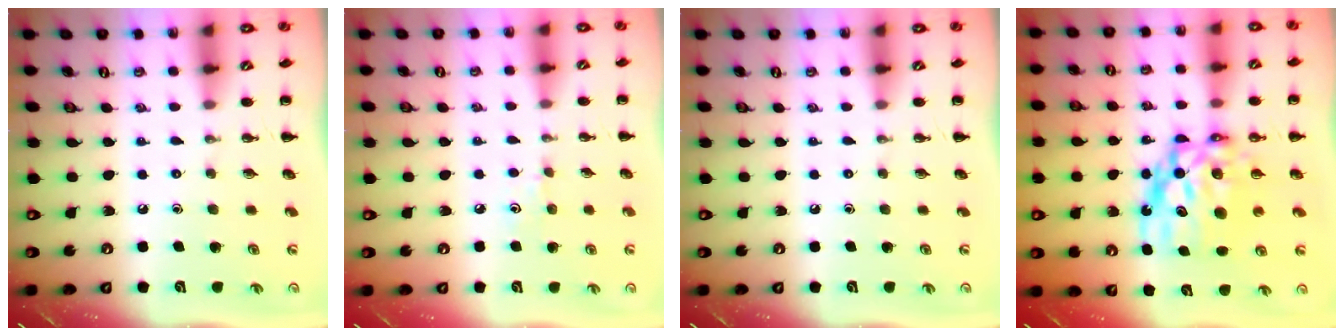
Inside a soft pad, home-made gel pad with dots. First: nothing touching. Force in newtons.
{"total": 4.2, "press": 4.0, "slide": 1.5}
{"total": 0.0}
{"total": 12.9, "press": 12.5, "slide": 3.0}